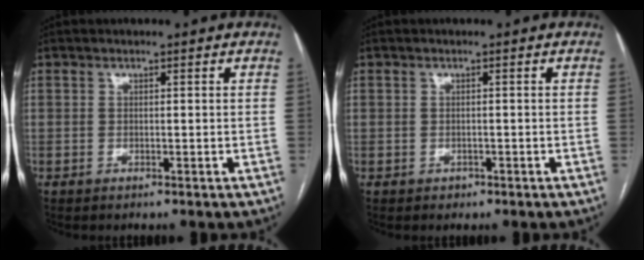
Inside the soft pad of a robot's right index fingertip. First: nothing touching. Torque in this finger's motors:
{"motor_torque": [-0.51, 0.44, -0.21, -0.10]}